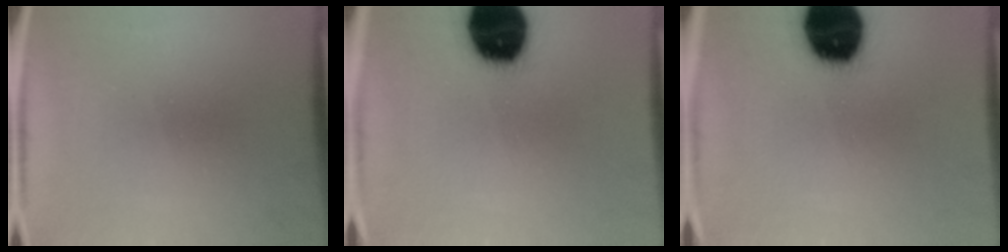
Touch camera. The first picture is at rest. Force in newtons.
{"total": 19.8}
{"total": 19.8}